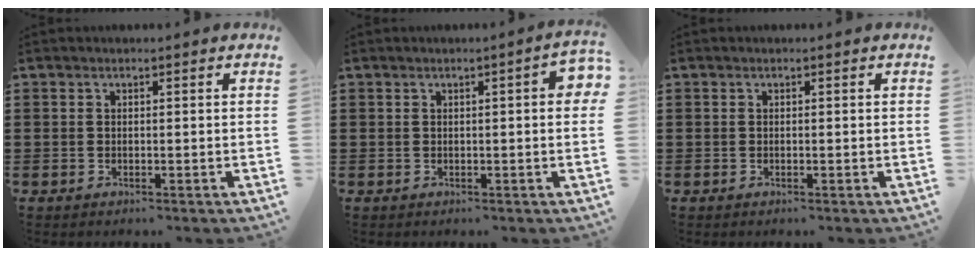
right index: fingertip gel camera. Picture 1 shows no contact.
{"total": 2.6, "force": [0.2, 0.3, 2.6], "torque": [-0.038, -0.001, 0.001]}
{"total": 0.0}